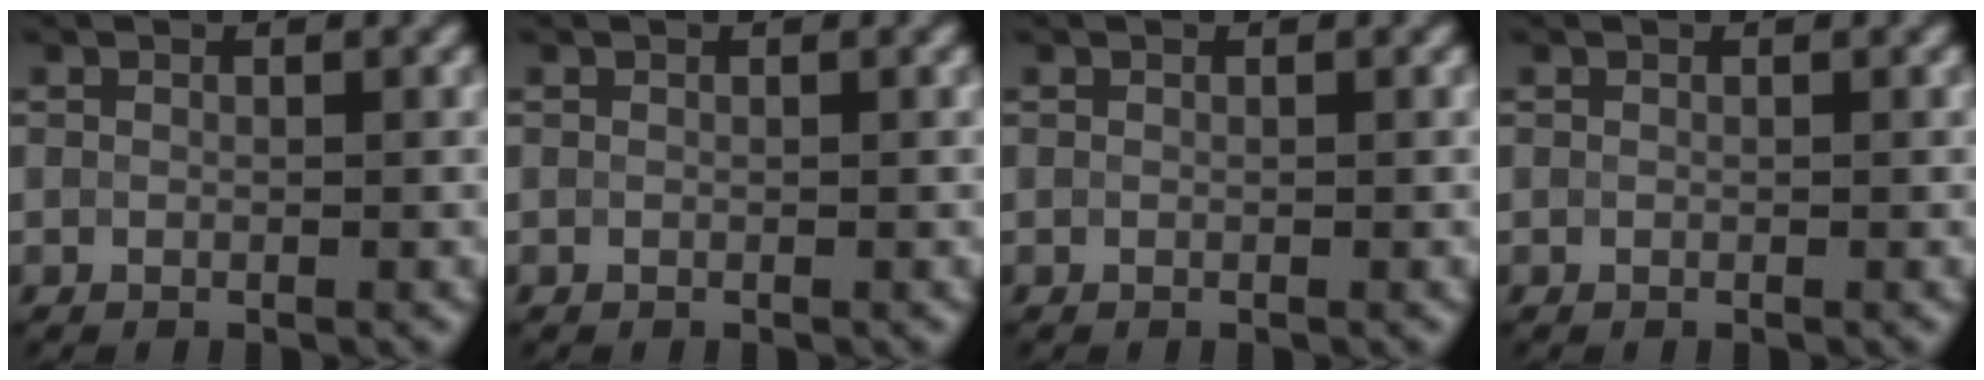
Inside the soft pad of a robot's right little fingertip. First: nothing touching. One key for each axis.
{"total": 0.0}
{"total": 0.0}
{"total": 0.0}